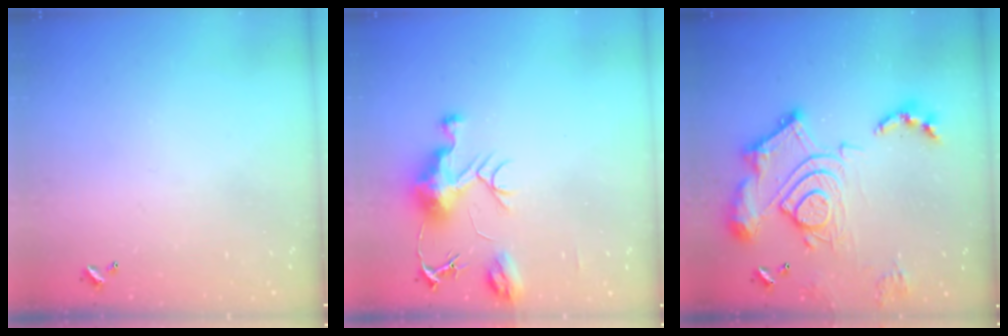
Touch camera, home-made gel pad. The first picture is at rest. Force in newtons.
{"total": 9.2, "press": 9.2, "slide": 1.0}
{"total": 21.5, "press": 21.4, "slide": 2.5}